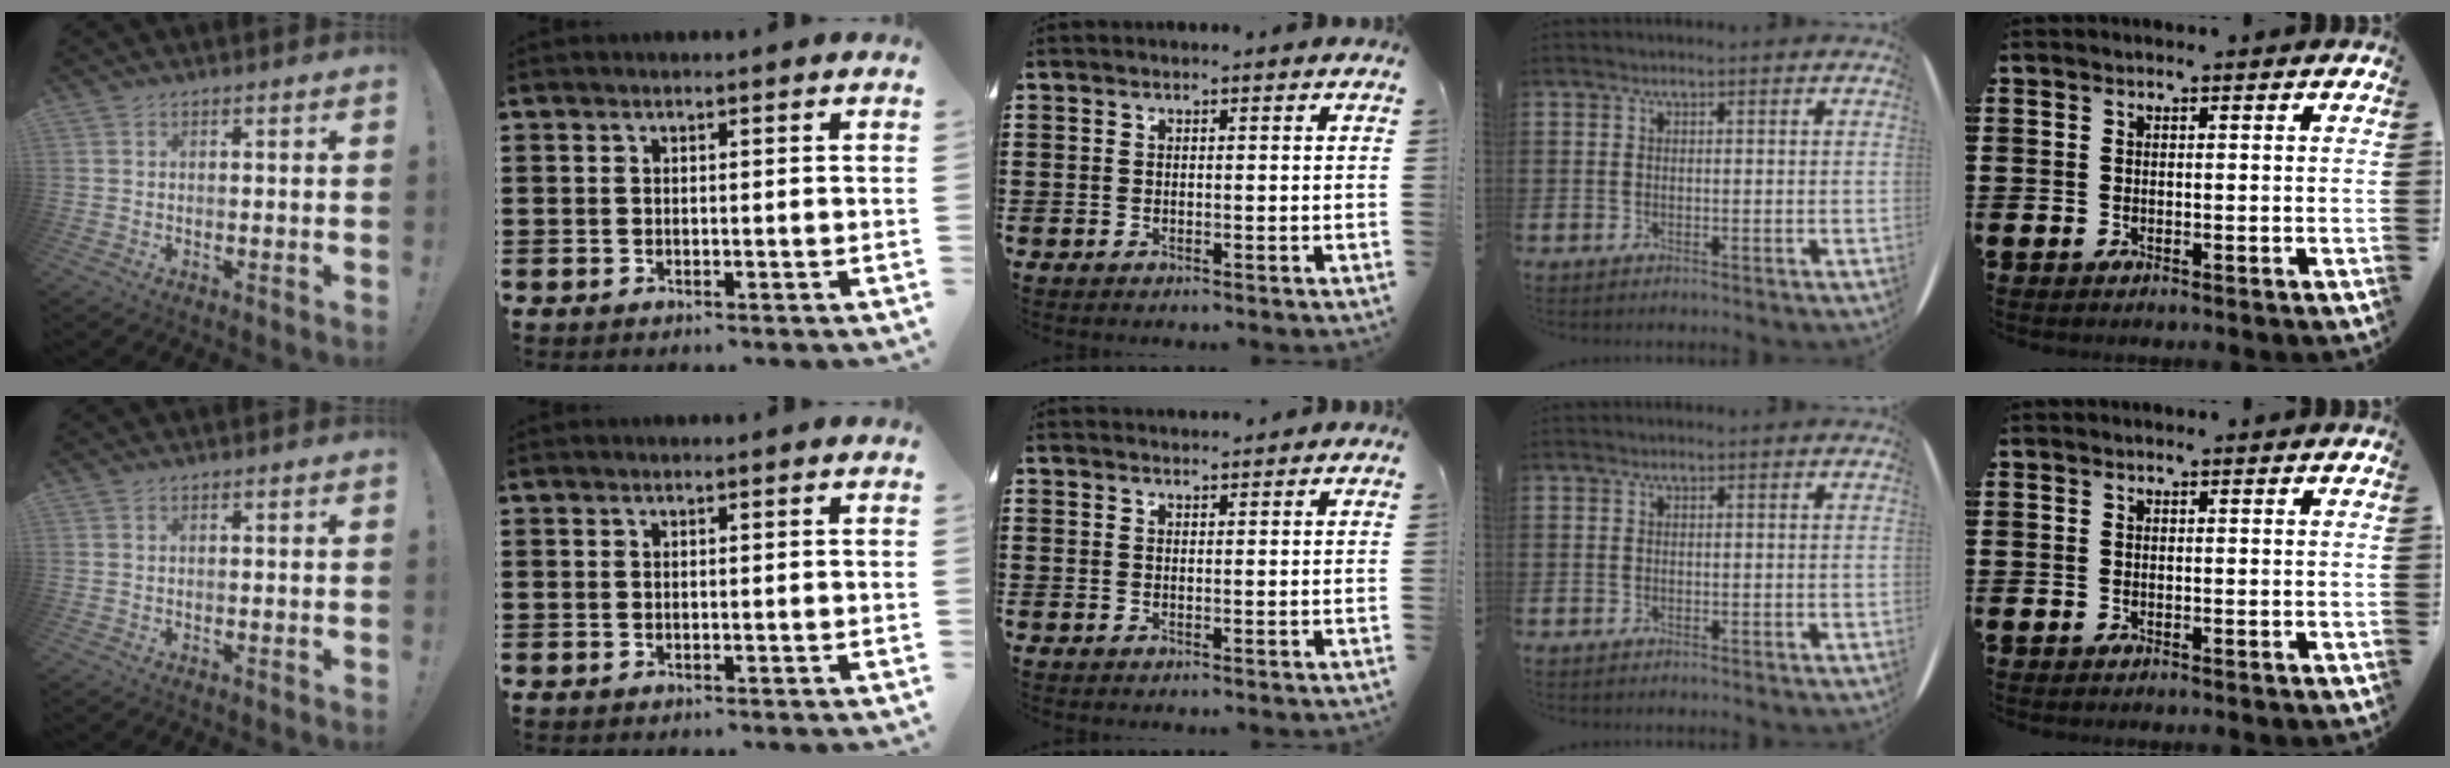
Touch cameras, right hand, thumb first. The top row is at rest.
{"middle": {"total": 1.6, "force": [1.6, 0.2, 0.0], "torque": [0.004, -0.001, 0.028]}}